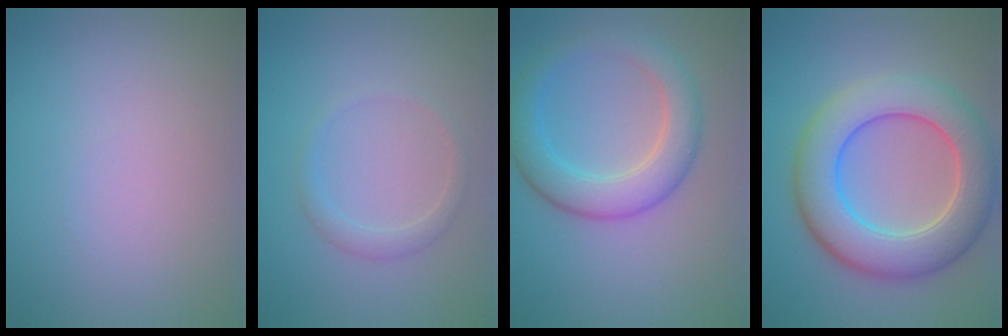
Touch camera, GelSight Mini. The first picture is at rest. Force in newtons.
{"total": 1.5, "press": 1.5, "slide": 0.2}
{"total": 5.1, "press": 5.1, "slide": 0.0}
{"total": 8.8, "press": 8.8, "slide": 0.8}